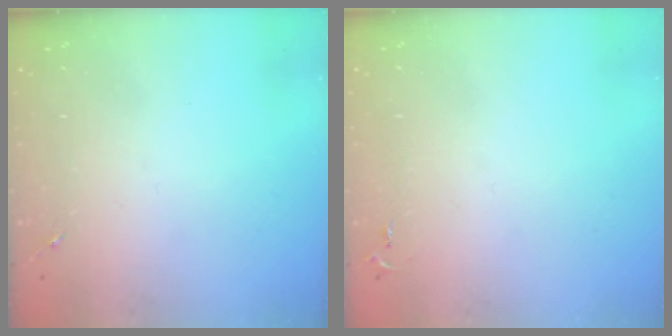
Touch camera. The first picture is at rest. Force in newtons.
{"total": 2.6, "press": 2.6, "slide": 0.4}